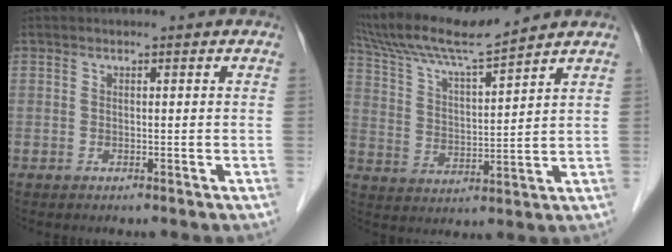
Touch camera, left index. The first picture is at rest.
{"total": 12.2, "force": [11.1, -0.8, 5.0], "torque": [-0.106, 0.015, 0.206]}